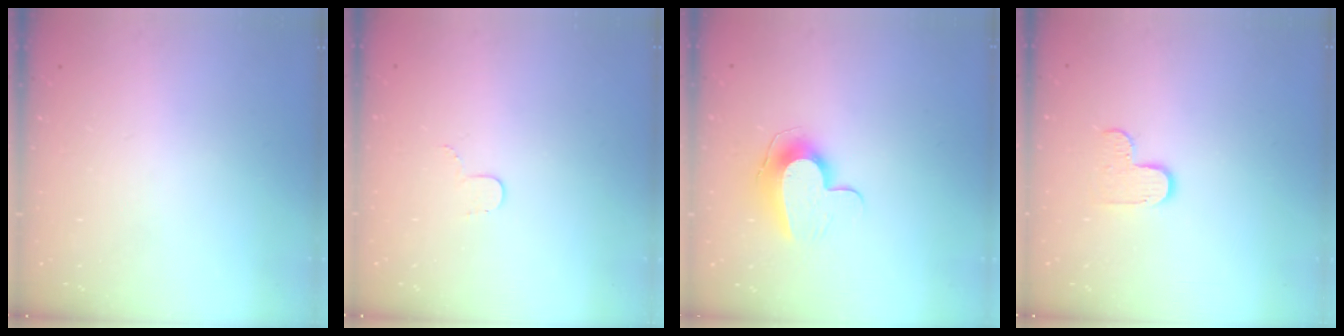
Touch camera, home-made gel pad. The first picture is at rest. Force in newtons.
{"total": 3.4, "press": 3.4, "slide": 0.4}
{"total": 9.6, "press": 9.6, "slide": 0.1}
{"total": 6.2, "press": 6.2, "slide": 0.3}